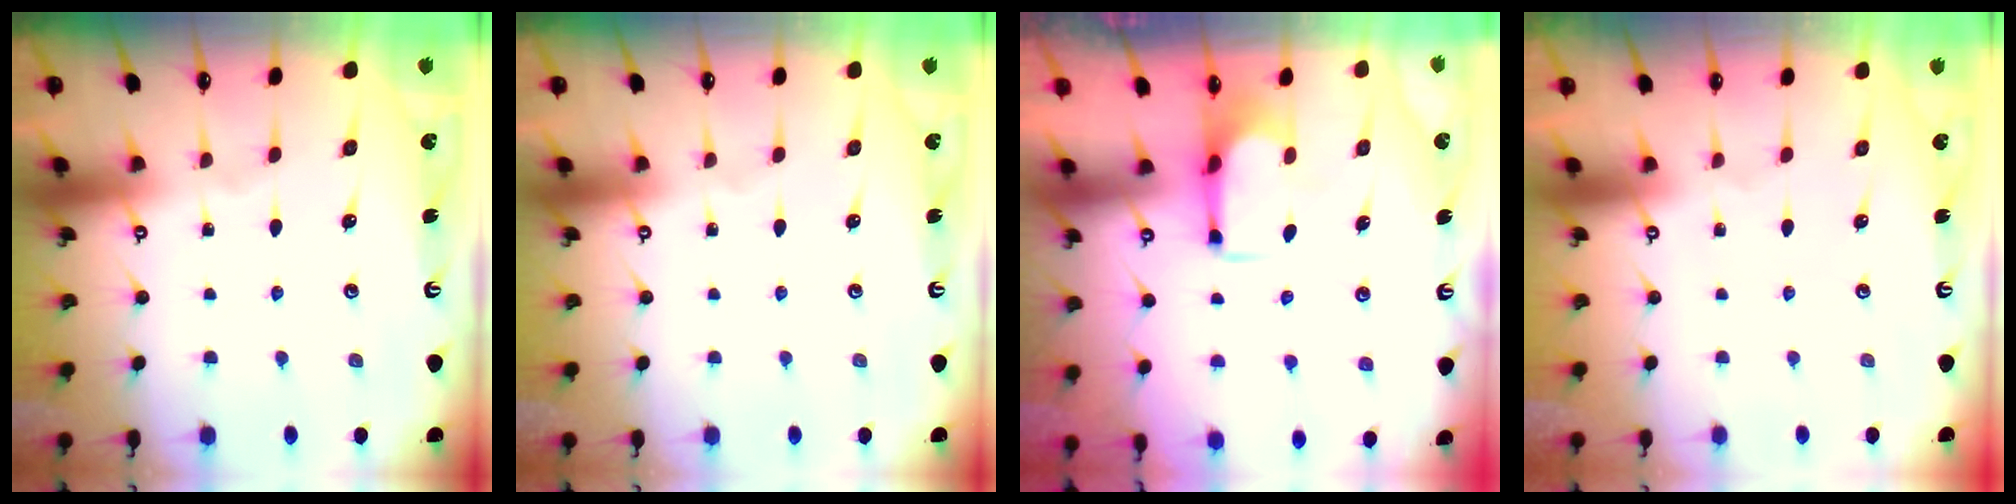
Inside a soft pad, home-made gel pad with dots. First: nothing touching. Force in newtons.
{"total": 0.0}
{"total": 2.6, "press": 2.5, "slide": 1.0}
{"total": 1.5, "press": 1.4, "slide": 0.6}